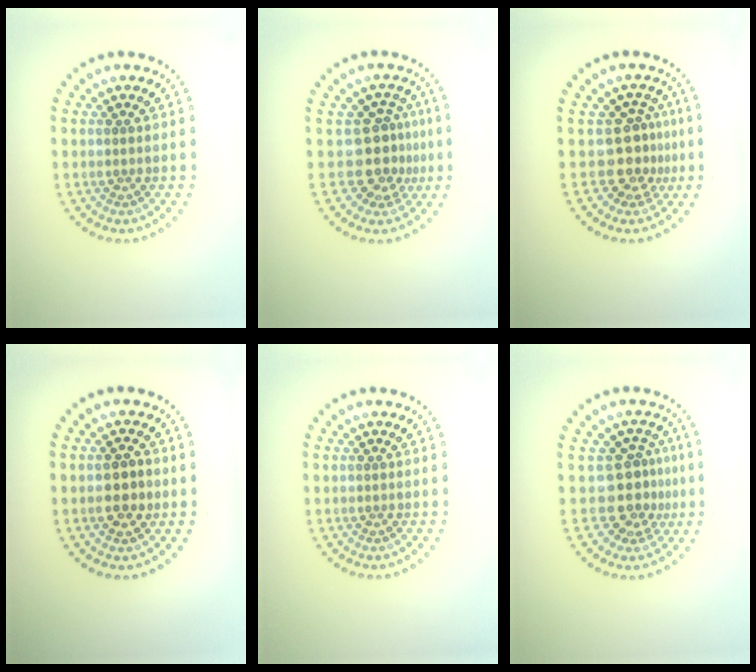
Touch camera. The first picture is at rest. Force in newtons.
{"total": 3.3, "press": 2.5, "slide": 2.2}
{"total": 3.2, "press": 2.3, "slide": 2.1}
{"total": 2.7, "press": 2.7, "slide": 0.2}
{"total": 0.0}
{"total": 3.3, "press": 2.5, "slide": 2.2}